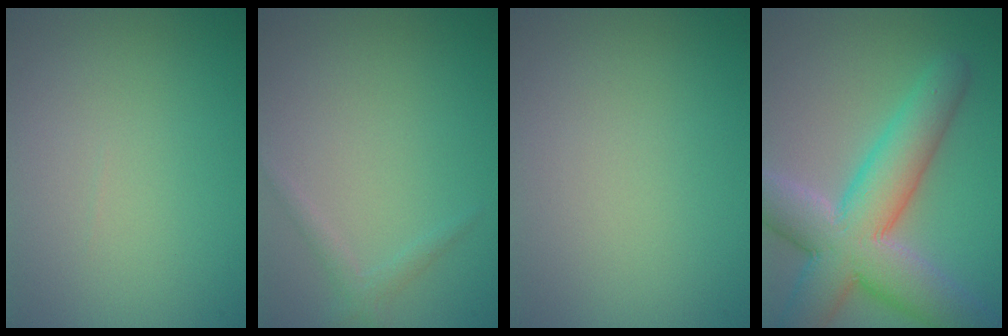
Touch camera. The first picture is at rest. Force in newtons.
{"total": 1.1, "press": 1.1, "slide": 0.1}
{"total": 0.0}
{"total": 10.2, "press": 10.2, "slide": 0.5}